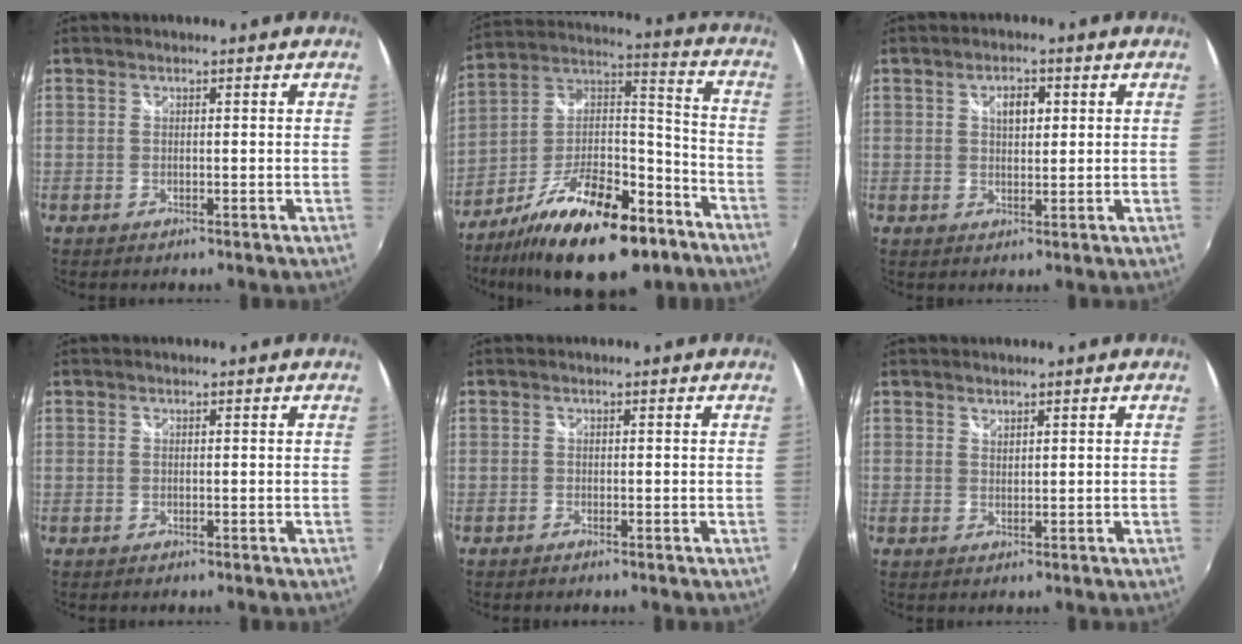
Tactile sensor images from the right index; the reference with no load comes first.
{"total": 24.2, "force": [-14.8, 9.8, 16.4], "torque": [-0.289, 0.003, -0.229]}
{"total": 3.7, "force": [1.3, 2.0, 2.9], "torque": [-0.045, 0.008, 0.021]}
{"total": 0.0}
{"total": 0.5, "force": [-0.5, 0.2, 0.2], "torque": [-0.004, -0.001, -0.010]}
{"total": 1.1, "force": [1.1, 0.1, 0.2], "torque": [-0.001, 0.001, 0.019]}